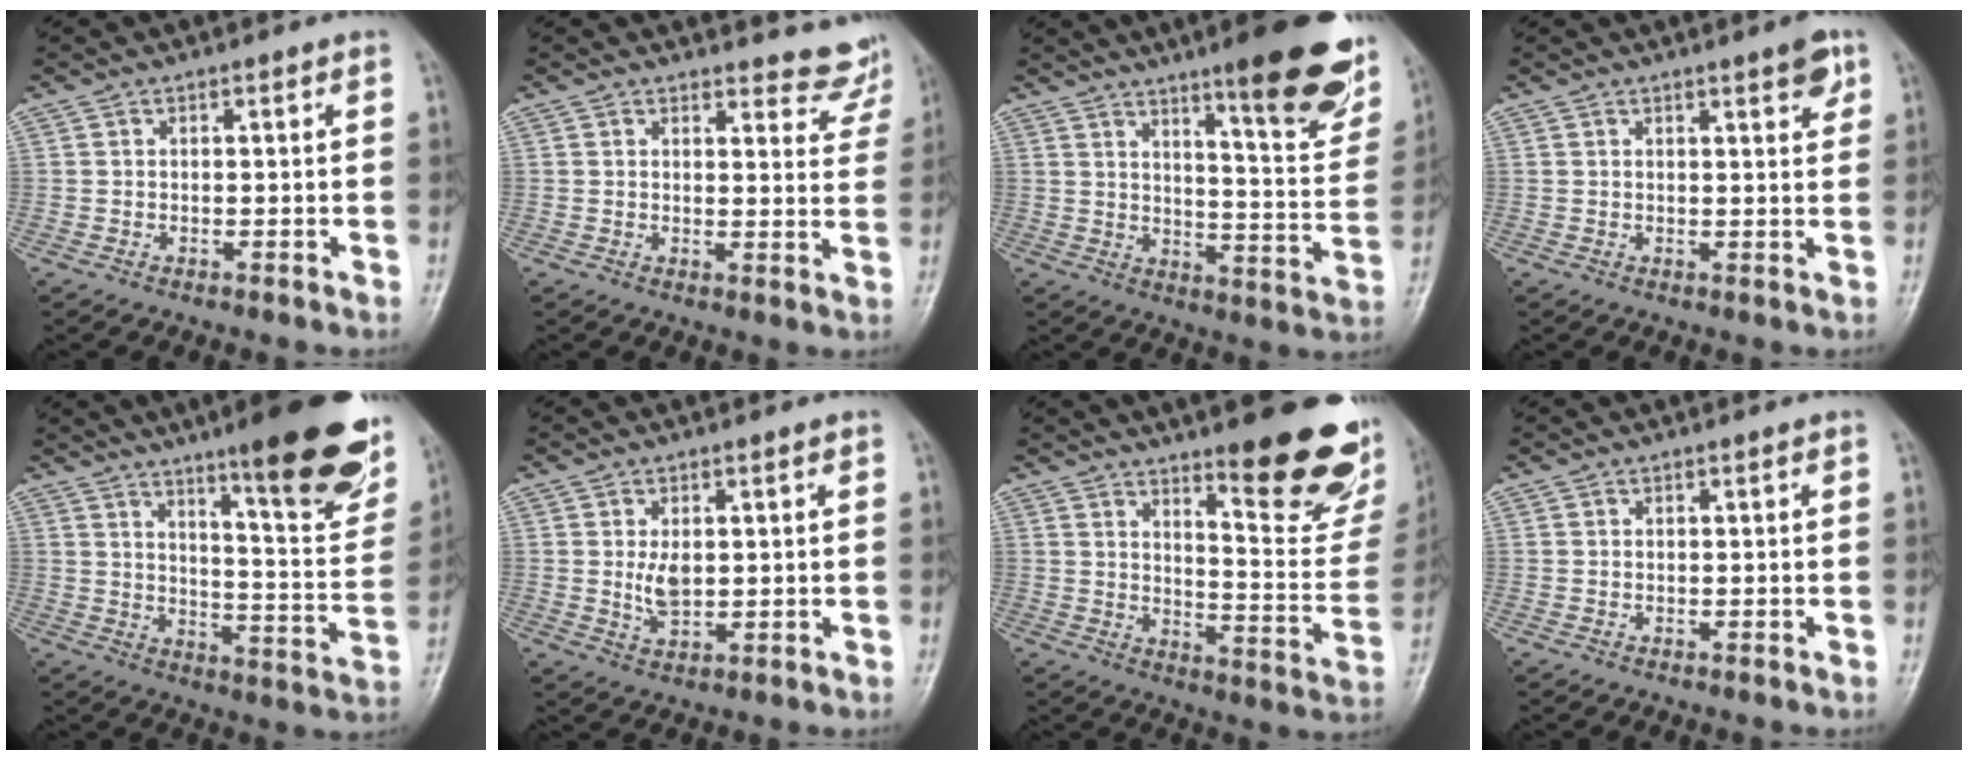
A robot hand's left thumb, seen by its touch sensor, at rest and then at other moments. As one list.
[{"total": 7.5, "force": [7.2, 2.2, 0.2], "torque": [0.035, -0.055, 0.060]}, {"total": 18.3, "force": [11.7, 3.5, 13.7], "torque": [-0.138, -0.070, 0.162]}, {"total": 3.5, "force": [2.2, 0.9, 2.7], "torque": [-0.027, -0.010, 0.025]}, {"total": 21.2, "force": [13.5, 3.9, 15.9], "torque": [-0.182, -0.073, 0.194]}, {"total": 4.3, "force": [0.7, 2.4, 3.4], "torque": [-0.055, -0.011, 0.019]}, {"total": 20.0, "force": [13.0, 5.1, 14.3], "torque": [-0.142, -0.101, 0.181]}, {"total": 0.0}]